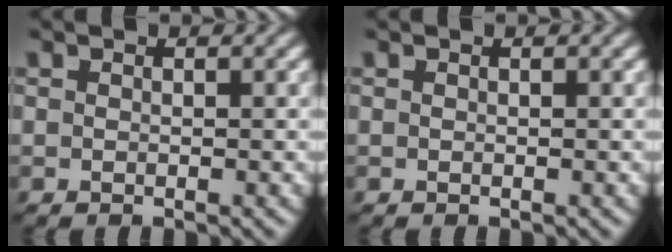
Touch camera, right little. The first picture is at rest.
{"total": 0.0}